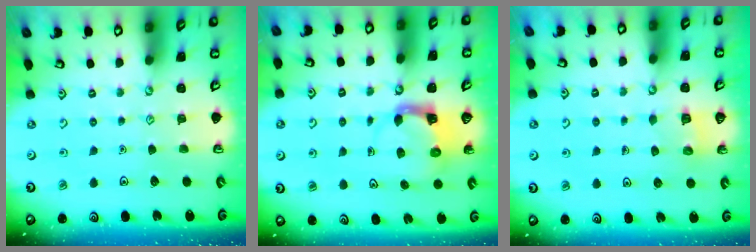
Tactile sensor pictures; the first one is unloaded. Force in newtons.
{"total": 4.0, "press": 4.0, "slide": 0.6}
{"total": 2.2, "press": 2.2, "slide": 0.1}